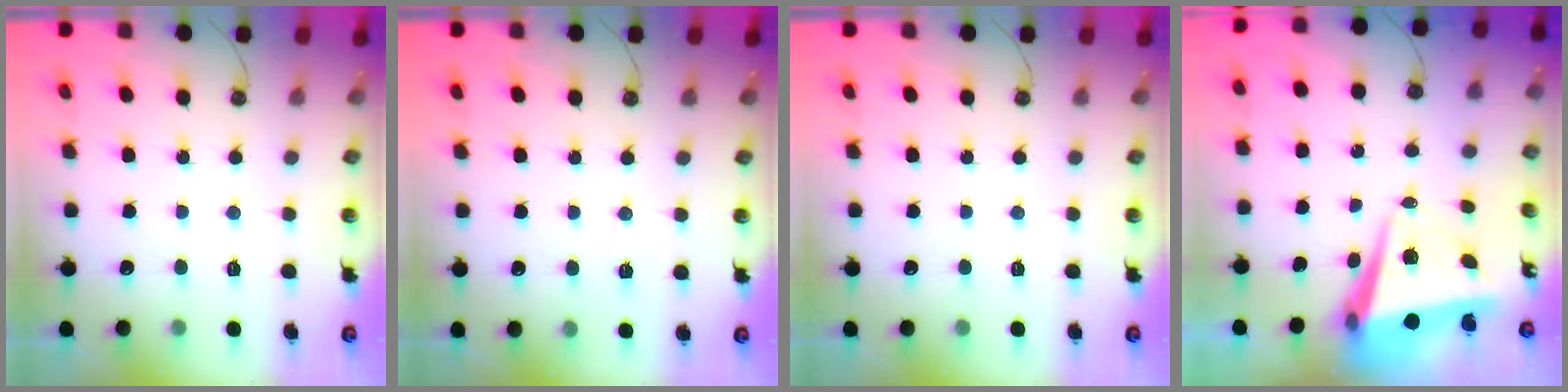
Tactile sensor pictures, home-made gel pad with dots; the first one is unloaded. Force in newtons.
{"total": 4.2, "press": 3.9, "slide": 1.7}
{"total": 0.0}
{"total": 7.3, "press": 7.1, "slide": 1.8}